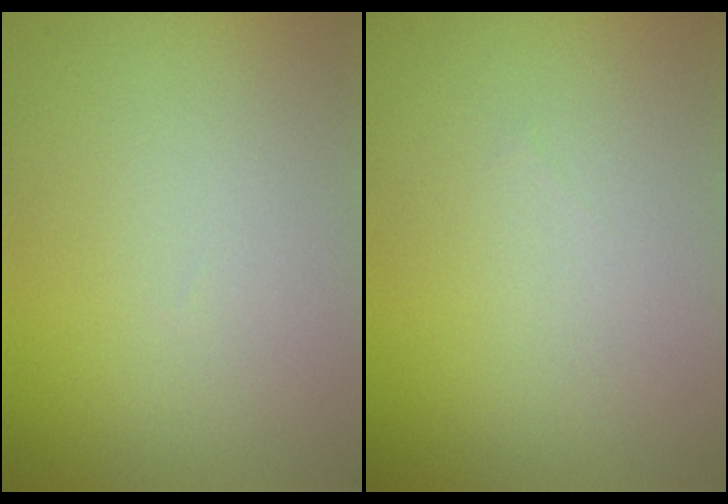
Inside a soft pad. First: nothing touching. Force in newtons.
{"total": 0.0}